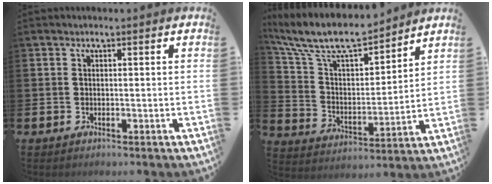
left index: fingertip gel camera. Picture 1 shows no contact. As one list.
[{"total": 9.8, "force": [8.8, 2.4, 3.4], "torque": [-0.114, -0.056, 0.155]}]